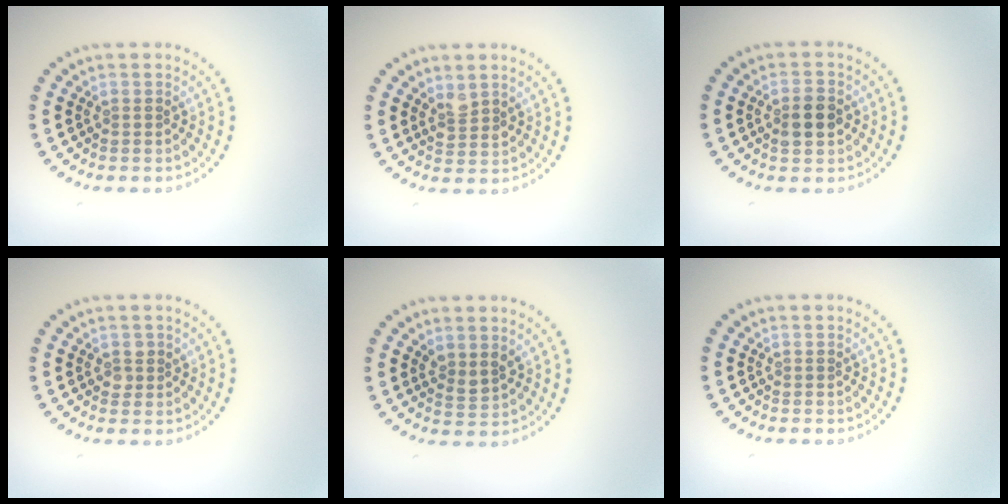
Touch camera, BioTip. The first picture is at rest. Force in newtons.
{"total": 1.6, "press": 1.4, "slide": 0.8}
{"total": 2.8, "press": 2.8, "slide": 0.2}
{"total": 1.2, "press": 1.1, "slide": 0.4}
{"total": 1.6, "press": 1.4, "slide": 0.8}
{"total": 0.0}